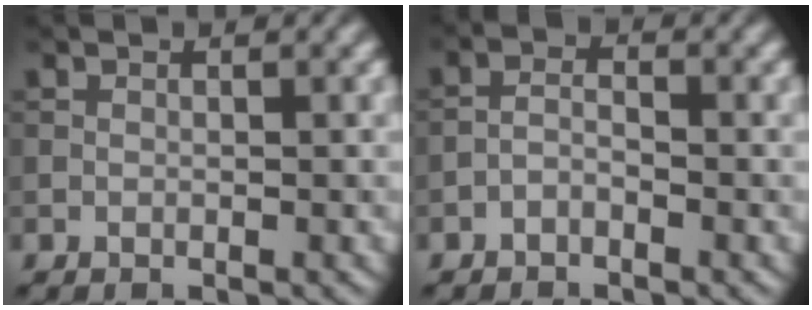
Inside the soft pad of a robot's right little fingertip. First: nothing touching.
{"total": 1.5, "force": [-1.0, 0.6, 0.9], "torque": [-0.018, 0.005, -0.026]}